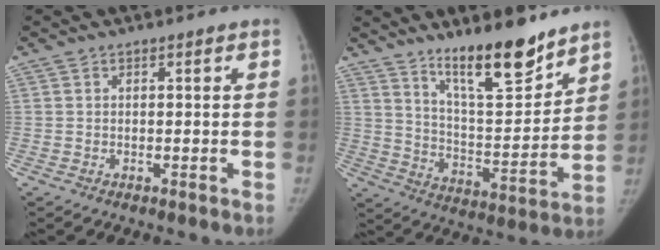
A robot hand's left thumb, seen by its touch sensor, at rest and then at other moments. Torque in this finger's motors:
{"motor_torque": [0.30, -0.47, 1.45, -1.32, 0.15]}